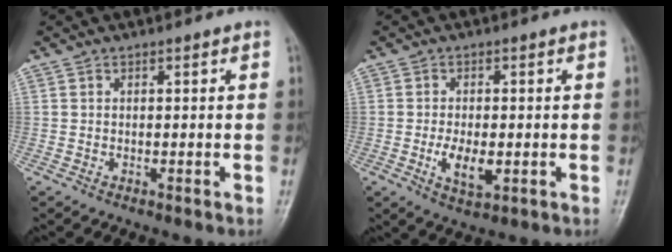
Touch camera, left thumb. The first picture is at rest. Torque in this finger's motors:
{"motor_torque": [0.04, 0.23, 0.35, -0.02, 0.02]}